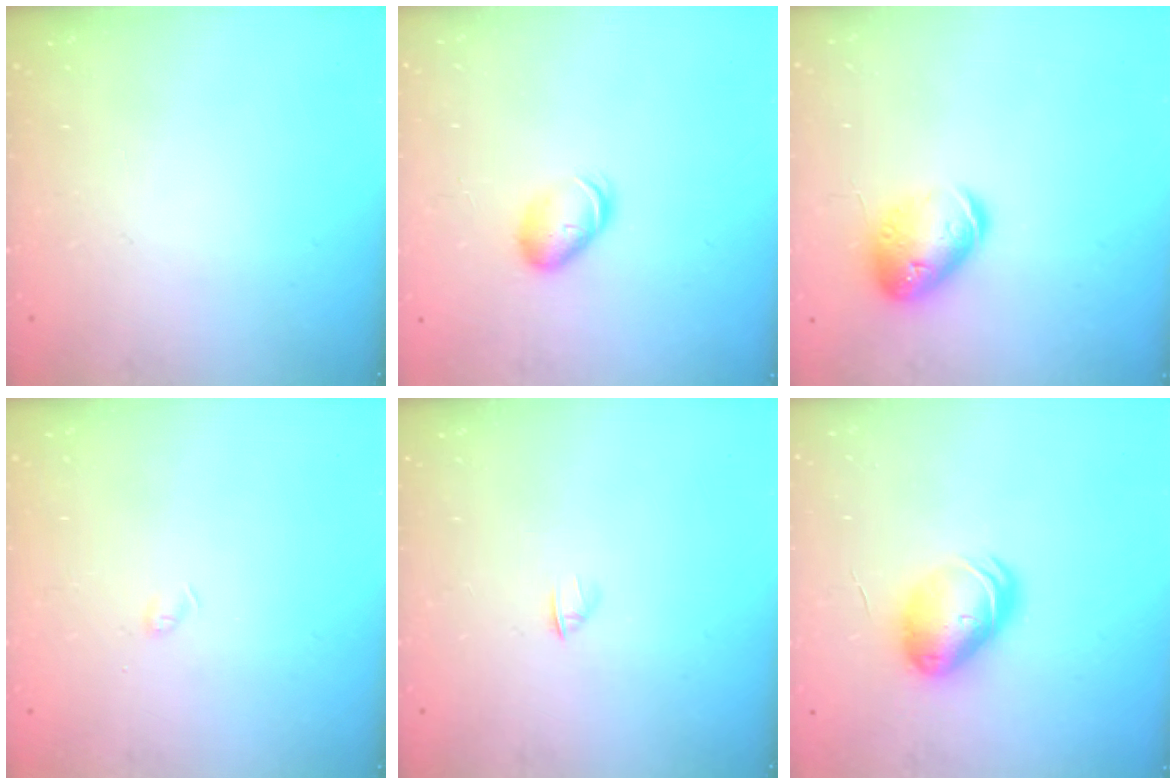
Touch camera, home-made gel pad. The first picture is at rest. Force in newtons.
{"total": 7.3, "press": 7.2, "slide": 0.7}
{"total": 13.8, "press": 13.7, "slide": 2.1}
{"total": 2.4, "press": 2.3, "slide": 0.3}
{"total": 1.6, "press": 1.5, "slide": 0.4}
{"total": 10.0, "press": 9.9, "slide": 1.8}